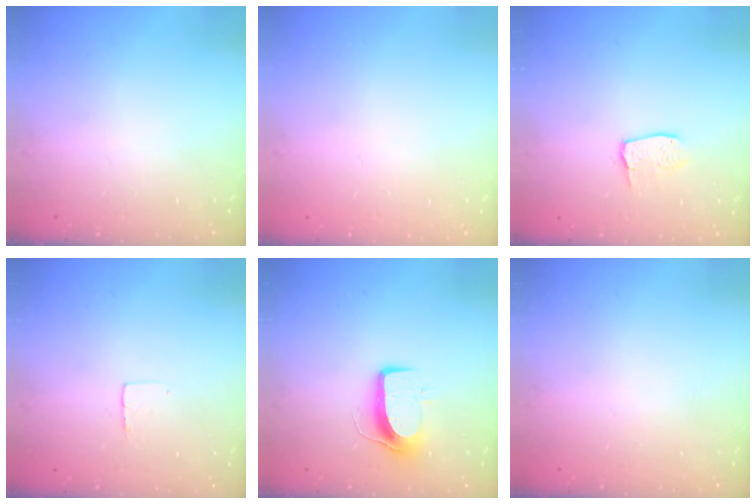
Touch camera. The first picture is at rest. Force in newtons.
{"total": 0.0}
{"total": 3.0, "press": 3.0, "slide": 0.2}
{"total": 3.0, "press": 3.0, "slide": 0.2}
{"total": 9.9, "press": 9.8, "slide": 1.1}
{"total": 0.0}